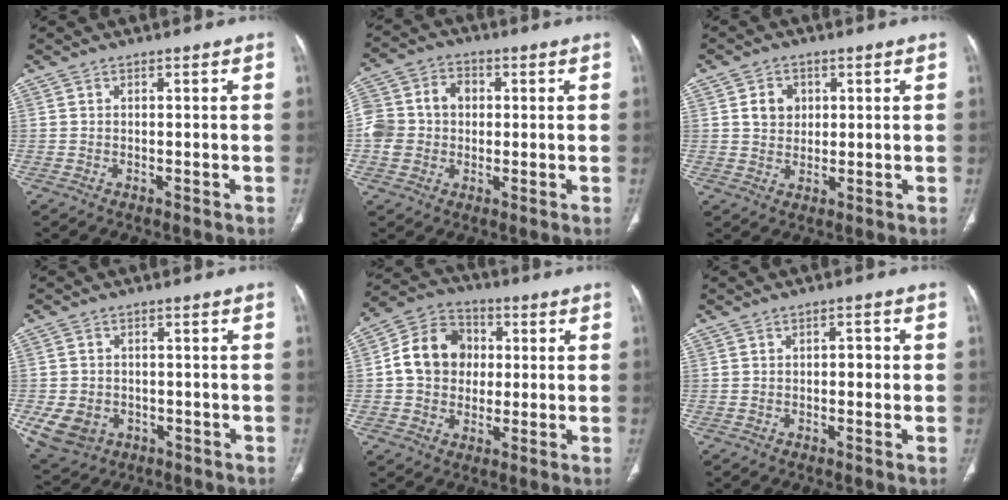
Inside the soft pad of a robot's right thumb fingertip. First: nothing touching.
{"total": 10.7, "force": [0.3, 9.1, 5.6], "torque": [-0.095, 0.027, 0.000]}
{"total": 4.8, "force": [1.4, 4.0, 2.2], "torque": [-0.015, -0.004, 0.025]}
{"total": 8.3, "force": [-2.5, 6.7, 4.2], "torque": [-0.081, 0.010, -0.028]}
{"total": 12.7, "force": [0.9, 10.7, 6.8], "torque": [-0.092, 0.022, 0.007]}
{"total": 2.3, "force": [0.0, 1.4, 1.8], "torque": [-0.014, 0.005, -0.005]}